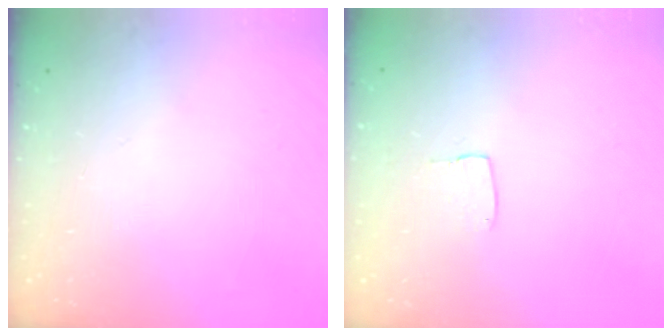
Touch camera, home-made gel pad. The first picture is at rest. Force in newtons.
{"total": 3.5, "press": 3.5, "slide": 0.1}